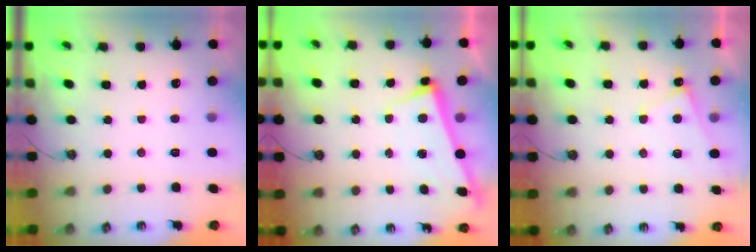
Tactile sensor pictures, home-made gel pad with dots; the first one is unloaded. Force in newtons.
{"total": 2.7, "press": 2.6, "slide": 0.7}
{"total": 4.4, "press": 4.4, "slide": 0.4}